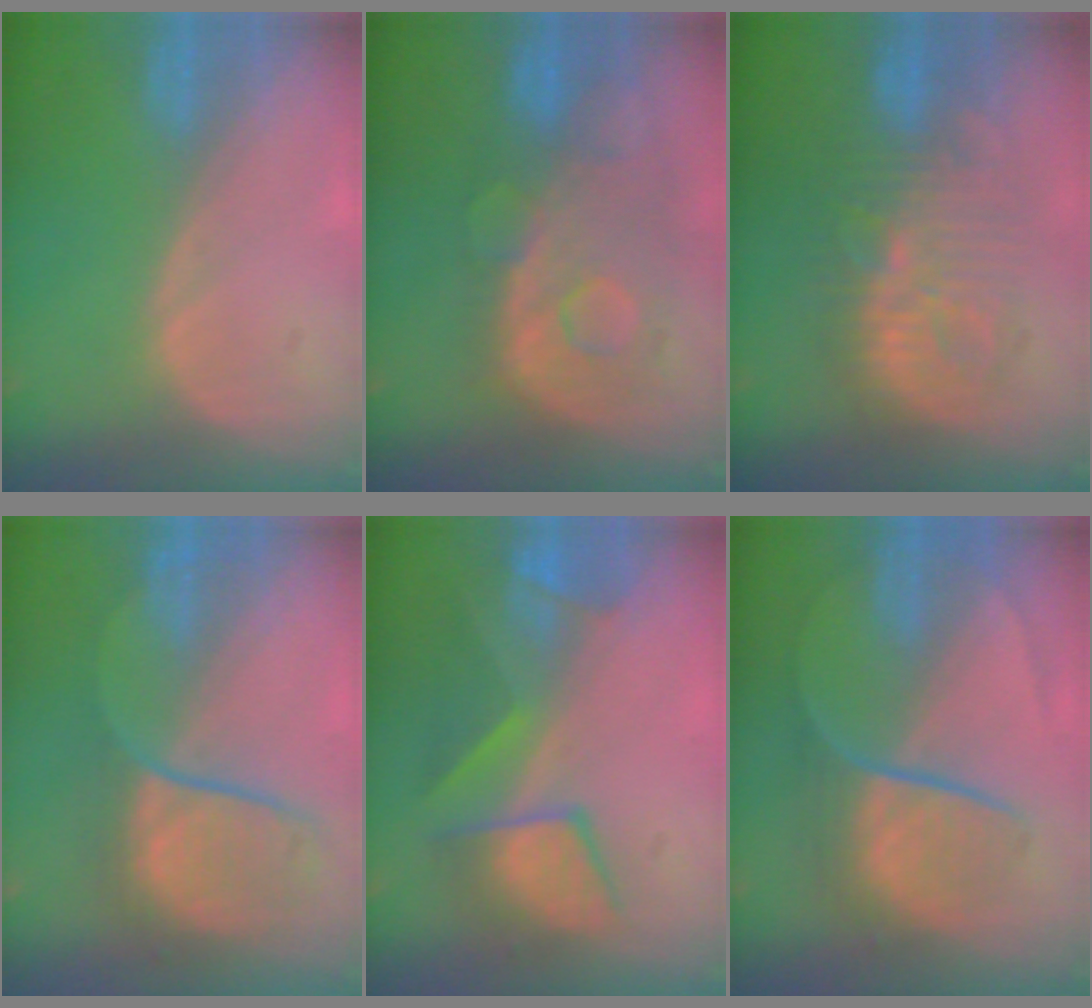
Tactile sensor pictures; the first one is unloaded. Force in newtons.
{"total": 11.2, "press": 9.7, "slide": 5.6}
{"total": 9.6, "press": 9.6, "slide": 0.2}
{"total": 8.3, "press": 8.1, "slide": 1.8}
{"total": 8.2, "press": 7.9, "slide": 1.8}
{"total": 9.0, "press": 7.5, "slide": 5.0}